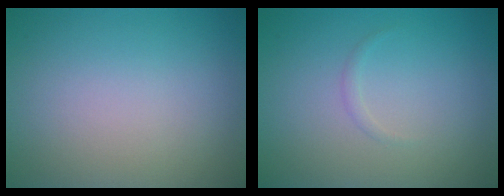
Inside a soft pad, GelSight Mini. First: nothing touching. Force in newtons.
{"total": 0.5, "press": 0.5, "slide": 0.0}